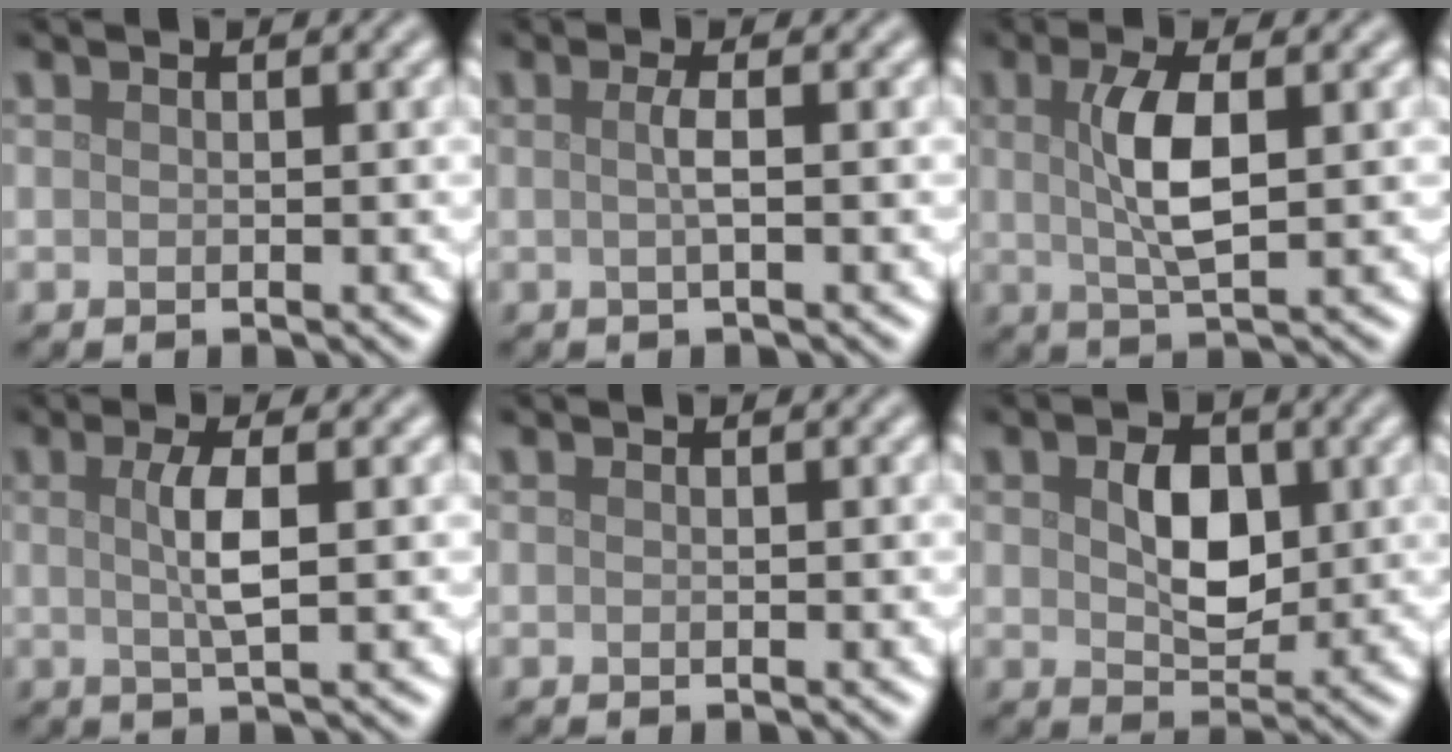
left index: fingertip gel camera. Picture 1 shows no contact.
{"total": 1.5, "force": [0.0, 0.3, 1.5], "torque": [-0.028, 0.002, -0.003]}
{"total": 4.5, "force": [0.7, 1.3, 4.2], "torque": [-0.089, 0.003, 0.013]}
{"total": 2.9, "force": [0.4, 0.5, 2.9], "torque": [-0.057, 0.003, 0.006]}
{"total": 0.0}
{"total": 4.3, "force": [0.7, 2.8, 3.3], "torque": [-0.063, -0.002, 0.013]}